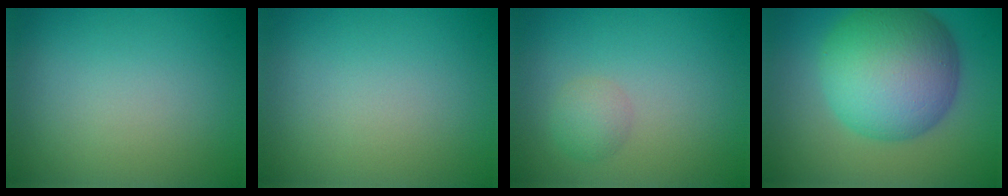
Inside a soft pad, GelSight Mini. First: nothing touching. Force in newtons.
{"total": 0.0}
{"total": 1.7, "press": 1.7, "slide": 0.1}
{"total": 11.7, "press": 11.7, "slide": 0.2}